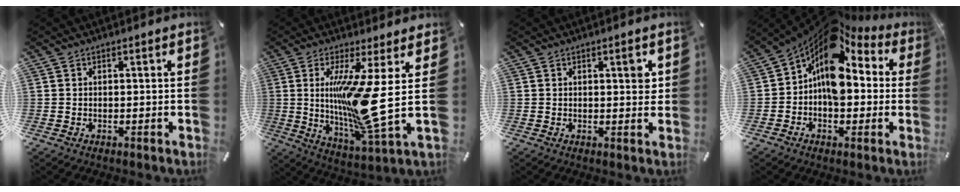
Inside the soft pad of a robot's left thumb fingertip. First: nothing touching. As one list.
[{"total": 19.1, "force": [2.1, 2.4, 18.8], "torque": [-0.349, -0.043, 0.022]}, {"total": 3.0, "force": [1.1, 1.2, 2.5], "torque": [-0.020, -0.008, 0.010]}, {"total": 12.3, "force": [3.0, 8.5, 8.3], "torque": [-0.157, -0.035, 0.052]}]